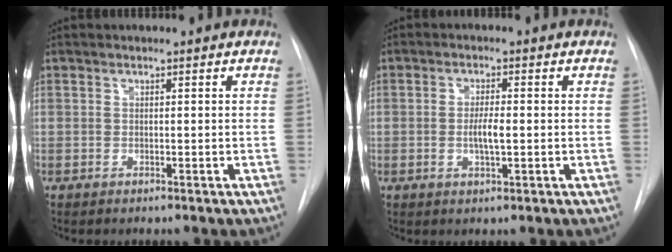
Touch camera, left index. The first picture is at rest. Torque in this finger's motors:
{"motor_torque": [0.43, -0.03, 0.11, 0.03]}